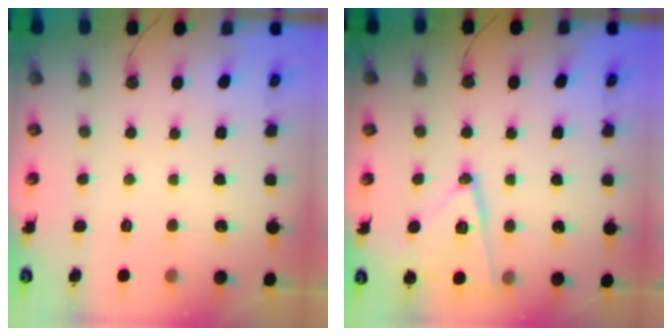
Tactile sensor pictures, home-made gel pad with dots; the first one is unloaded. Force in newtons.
{"total": 14.0, "press": 13.9, "slide": 1.4}